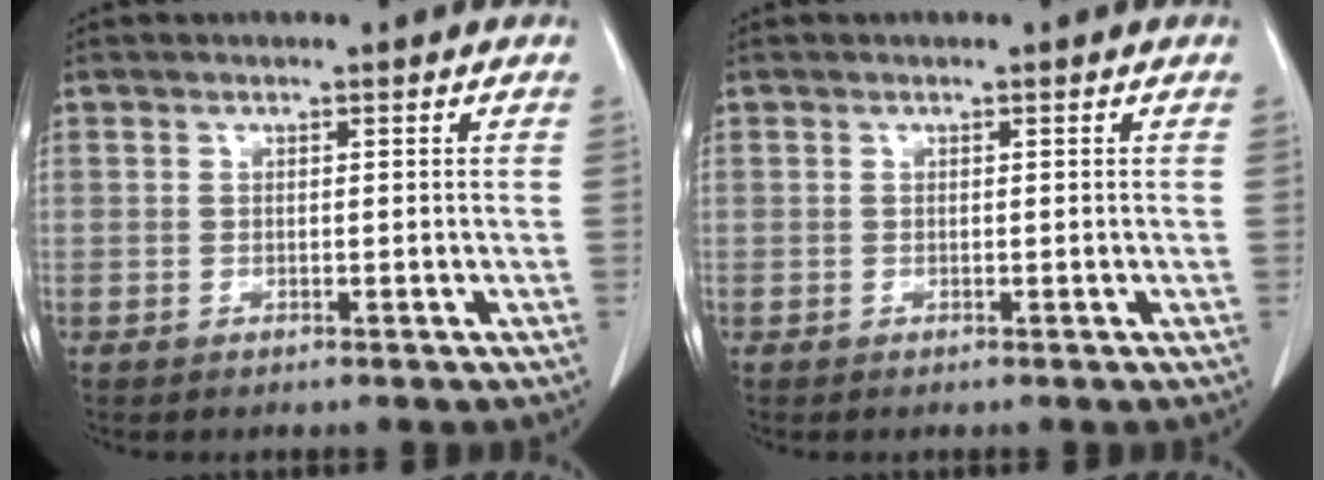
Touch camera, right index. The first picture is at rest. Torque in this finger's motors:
{"motor_torque": [-0.04, 0.04, 0.02, -0.01]}